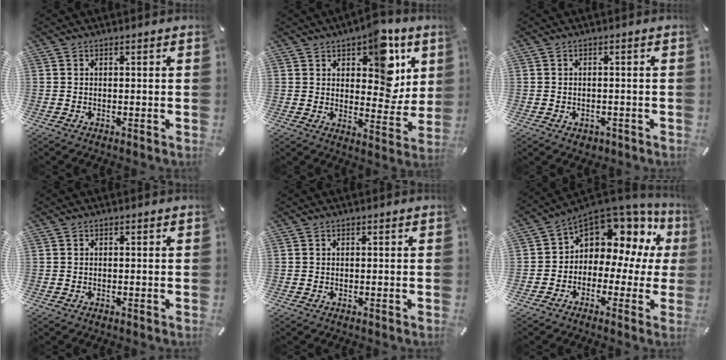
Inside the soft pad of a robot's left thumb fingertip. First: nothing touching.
{"total": 13.7, "force": [7.1, 7.9, 8.7], "torque": [-0.091, -0.052, 0.121]}
{"total": 1.8, "force": [-0.8, 1.5, 0.6], "torque": [-0.007, 0.005, -0.016]}
{"total": 0.0}
{"total": 0.0}
{"total": 9.7, "force": [5.0, 6.9, 4.8], "torque": [-0.080, -0.051, 0.086]}